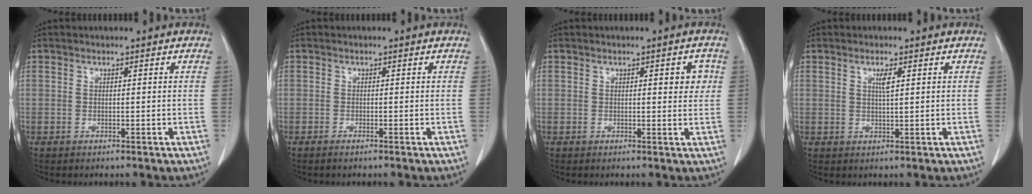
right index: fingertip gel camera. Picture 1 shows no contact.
{"total": 0.7, "force": [-0.5, -0.1, 0.4], "torque": [-0.010, -0.001, -0.010]}
{"total": 3.0, "force": [0.8, 1.1, 2.6], "torque": [-0.029, 0.000, 0.009]}
{"total": 1.9, "force": [0.8, 0.1, 1.8], "torque": [-0.036, -0.002, 0.014]}